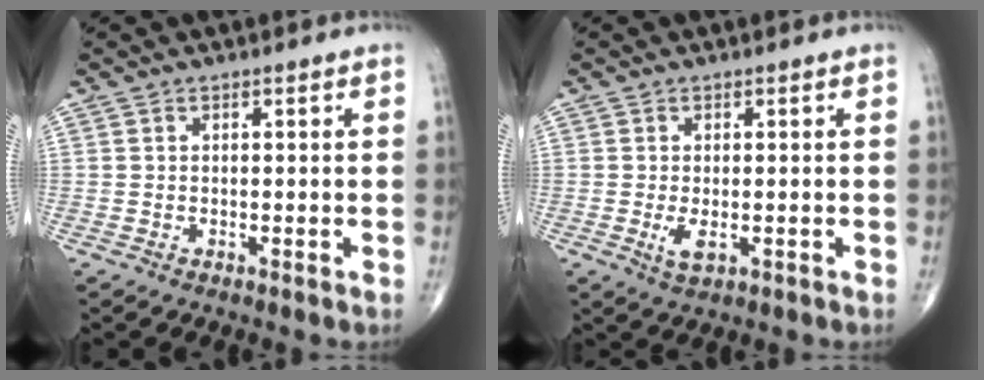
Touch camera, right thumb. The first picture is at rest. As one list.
[{"total": 2.8, "force": [-0.6, 1.2, 2.4], "torque": [-0.047, -0.007, -0.009]}]